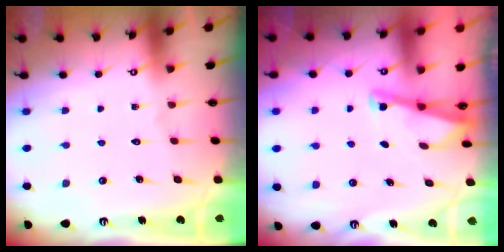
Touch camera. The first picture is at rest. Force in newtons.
{"total": 2.8, "press": 2.7, "slide": 0.3}